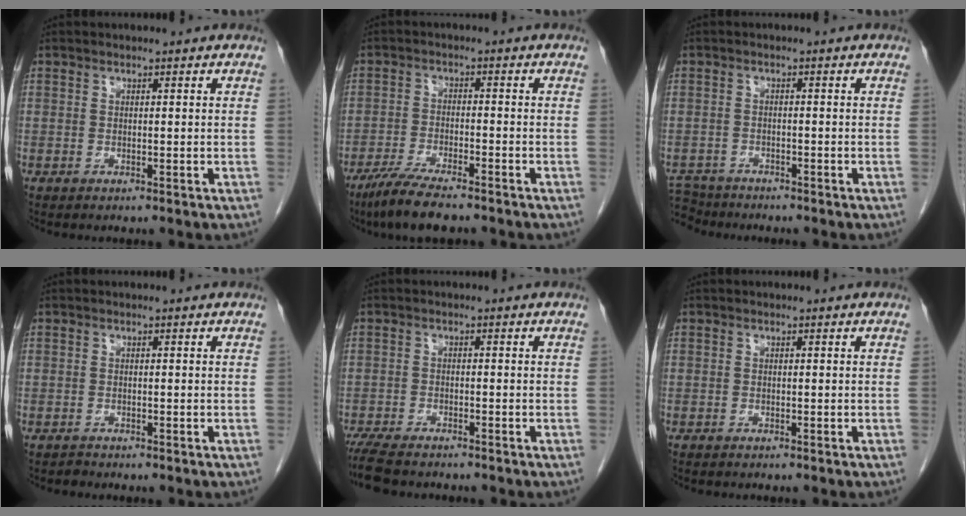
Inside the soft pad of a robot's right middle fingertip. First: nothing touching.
{"total": 8.2, "force": [-6.5, 1.1, 4.9], "torque": [-0.088, -0.021, -0.109]}
{"total": 5.5, "force": [-5.1, 1.9, 0.1], "torque": [-0.005, -0.002, -0.092]}
{"total": 0.5, "force": [-0.5, 0.1, -0.2], "torque": [-0.003, -0.002, -0.010]}
{"total": 7.3, "force": [-6.3, 1.8, 3.2], "torque": [-0.053, -0.016, -0.105]}
{"total": 0.7, "force": [-0.7, 0.2, 0.2], "torque": [-0.008, -0.001, -0.010]}